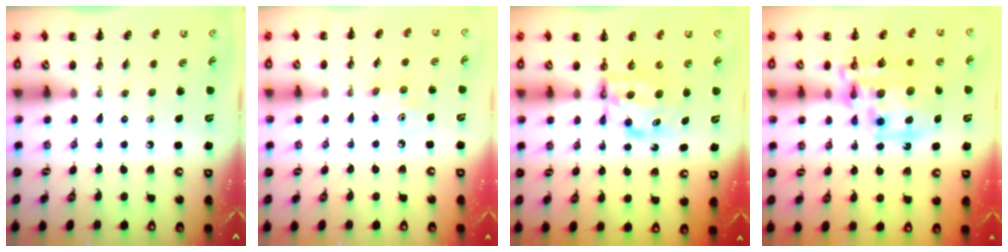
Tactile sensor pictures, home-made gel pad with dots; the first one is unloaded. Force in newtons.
{"total": 3.4, "press": 3.3, "slide": 0.9}
{"total": 6.6, "press": 6.6, "slide": 0.5}
{"total": 15.7, "press": 15.4, "slide": 3.3}